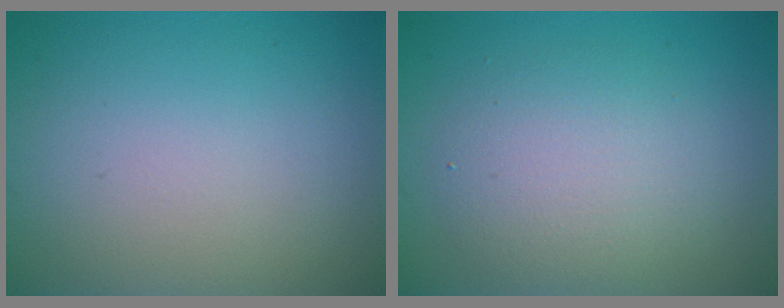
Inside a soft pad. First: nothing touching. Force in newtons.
{"total": 4.0, "press": 4.0, "slide": 0.2}